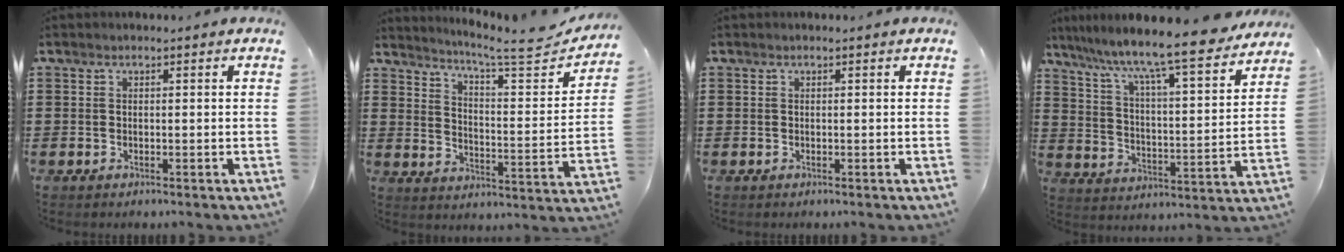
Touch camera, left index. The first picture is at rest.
{"total": 6.7, "force": [5.9, 0.1, 3.2], "torque": [-0.073, -0.047, 0.092]}
{"total": 0.0}
{"total": 9.0, "force": [7.9, -0.2, 4.4], "torque": [-0.102, -0.068, 0.122]}